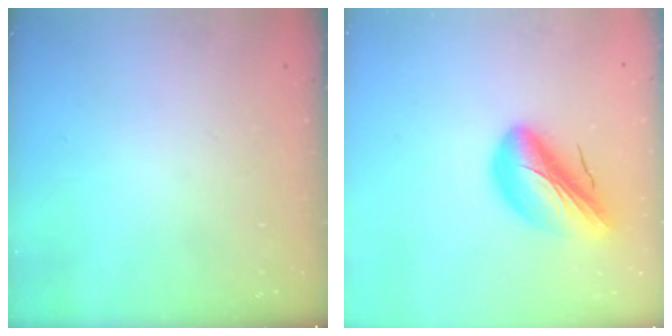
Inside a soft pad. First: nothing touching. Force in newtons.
{"total": 14.9, "press": 14.4, "slide": 4.0}